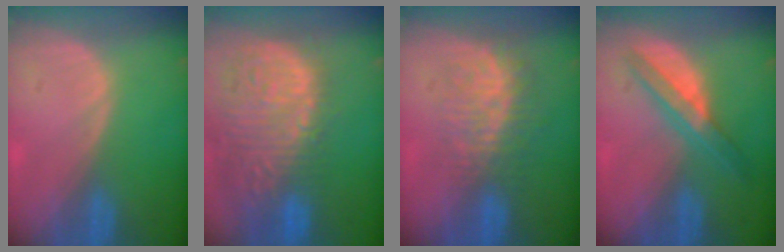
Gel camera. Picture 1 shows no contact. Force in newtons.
{"total": 15.3, "press": 12.7, "slide": 8.5}
{"total": 8.5, "press": 7.4, "slide": 4.3}
{"total": 6.2, "press": 5.5, "slide": 2.8}